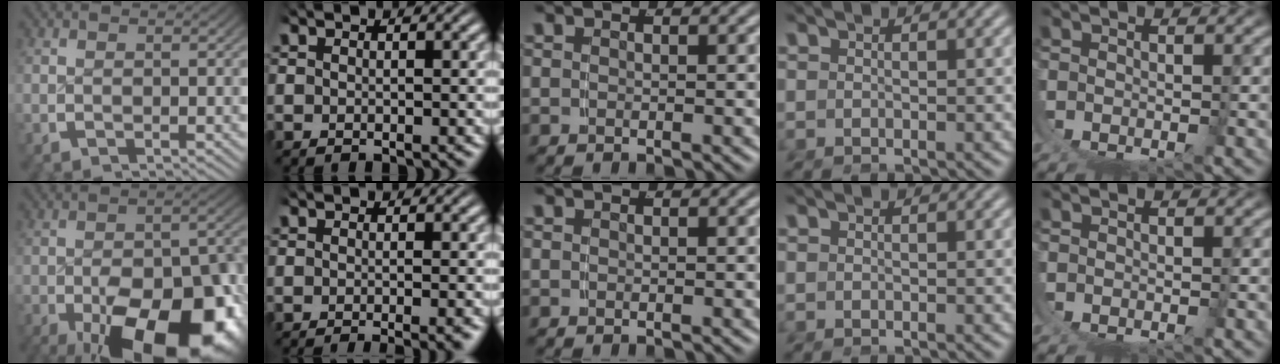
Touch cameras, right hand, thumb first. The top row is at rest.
{"thumb": {"total": 19.5, "force": [-6.9, 10.7, 14.8], "torque": [-0.233, -0.081, -0.071]}, "index": {"total": 2.3, "force": [-2.1, -0.1, 1.0], "torque": [-0.003, 0.003, -0.034]}}